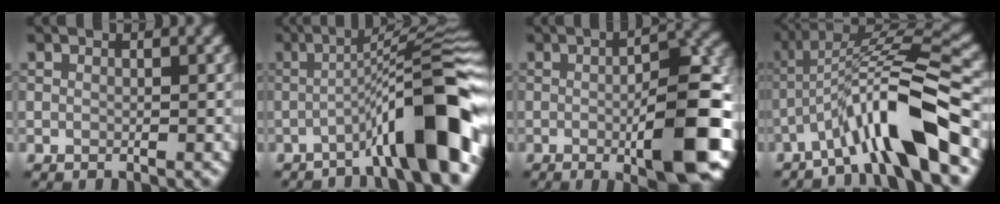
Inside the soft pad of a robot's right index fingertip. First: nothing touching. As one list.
[{"total": 10.2, "force": [-4.4, 1.2, 9.1], "torque": [-0.121, 0.029, -0.072]}, {"total": 11.2, "force": [-2.7, 2.8, 10.5], "torque": [-0.135, 0.002, -0.042]}, {"total": 9.5, "force": [-5.1, 1.3, 7.8], "torque": [-0.130, 0.020, -0.092]}]